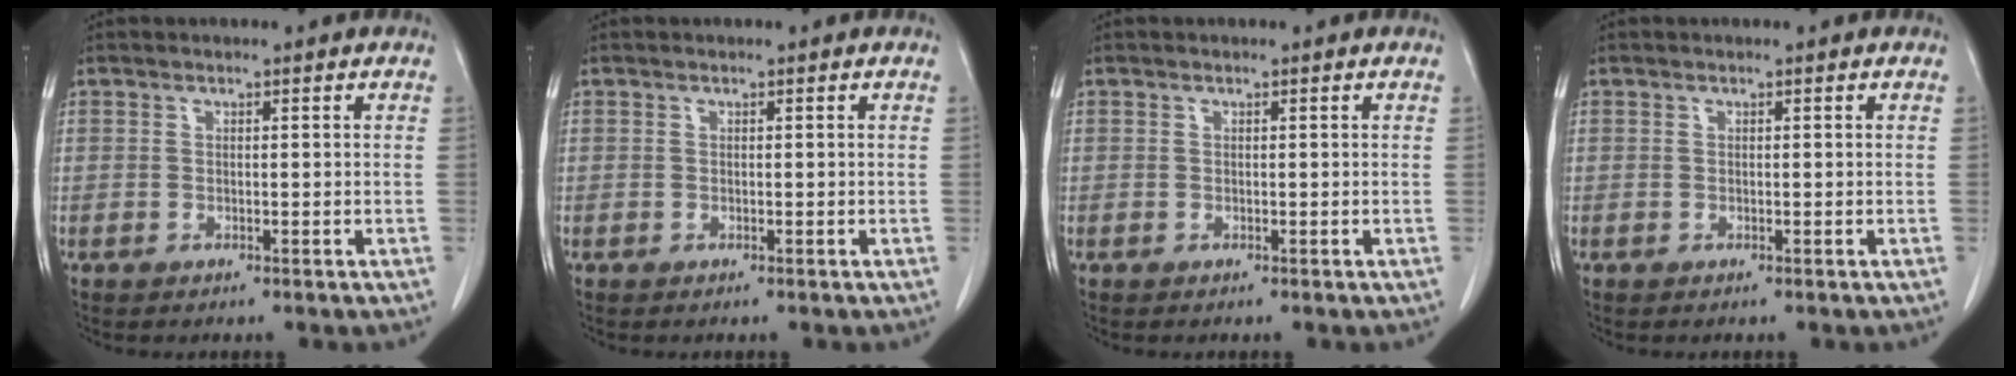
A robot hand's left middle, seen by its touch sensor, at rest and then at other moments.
{"total": 0.0}
{"total": 0.0}
{"total": 0.0}